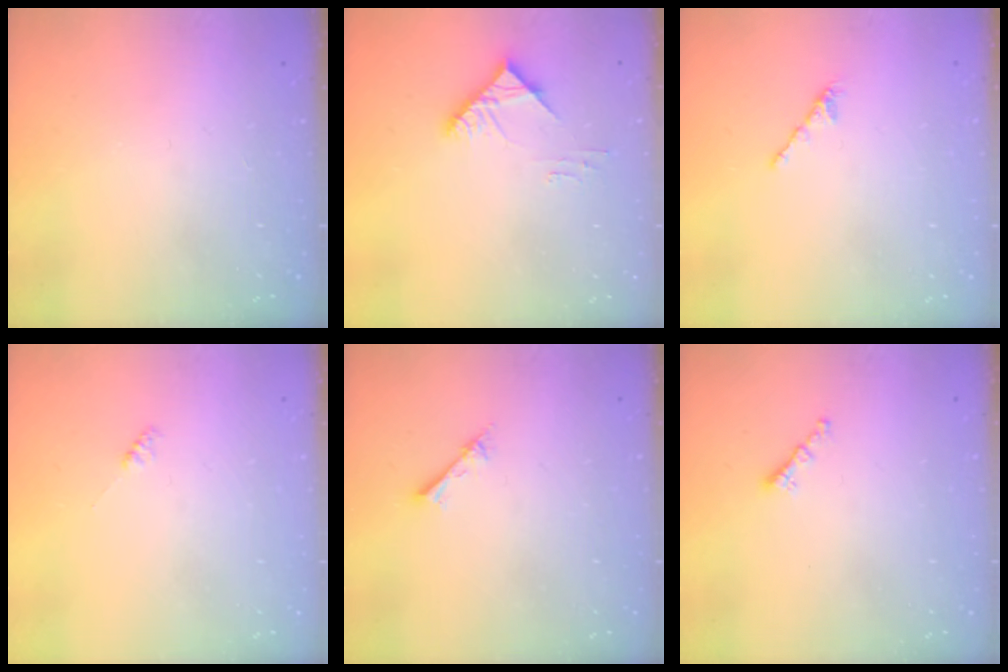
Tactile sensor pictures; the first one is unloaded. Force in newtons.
{"total": 5.2, "press": 5.1, "slide": 0.7}
{"total": 2.1, "press": 2.0, "slide": 0.7}
{"total": 1.9, "press": 1.9, "slide": 0.3}
{"total": 2.3, "press": 2.3, "slide": 0.3}
{"total": 1.2, "press": 1.1, "slide": 0.5}